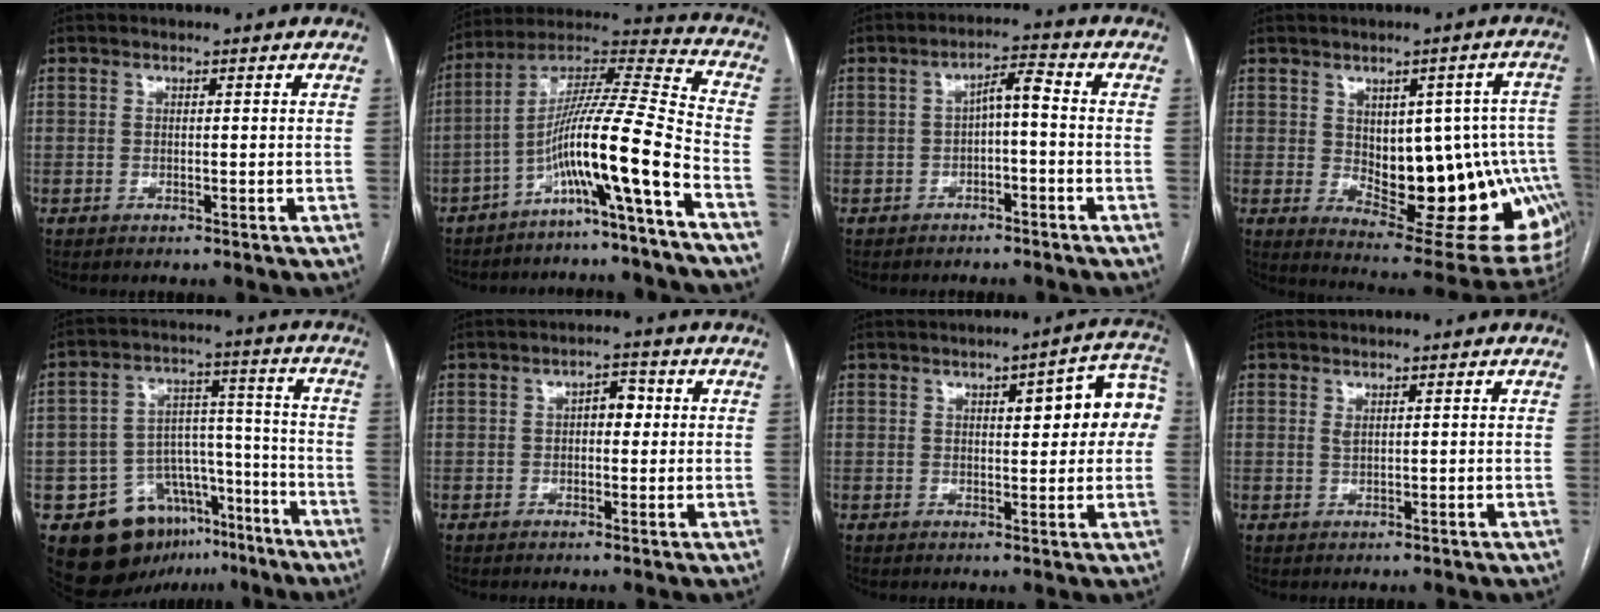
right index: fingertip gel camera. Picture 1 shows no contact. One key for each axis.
{"total": 14.3, "fx": -6.9, "fy": -1.5, "fz": 12.5, "tx": -0.234, "ty": 0.012, "tz": -0.129}
{"total": 3.9, "fx": -0.8, "fy": 0.8, "fz": 3.7, "tx": -0.062, "ty": 0.019, "tz": -0.011}
{"total": 21.2, "fx": -2.4, "fy": 8.3, "fz": 19.3, "tx": -0.183, "ty": 0.016, "tz": -0.001}
{"total": 16.3, "fx": -10.1, "fy": 11.1, "fz": 6.4, "tx": -0.080, "ty": 0.079, "tz": -0.141}
{"total": 3.0, "fx": 0.3, "fy": 1.6, "fz": 2.5, "tx": -0.035, "ty": 0.014, "tz": 0.002}
{"total": 9.5, "fx": 1.9, "fy": 2.4, "fz": 9.0, "tx": -0.107, "ty": 0.029, "tz": 0.020}
{"total": 0.6, "fx": 0.4, "fy": 0.1, "fz": 0.5, "tx": -0.015, "ty": -0.001, "tz": 0.011}